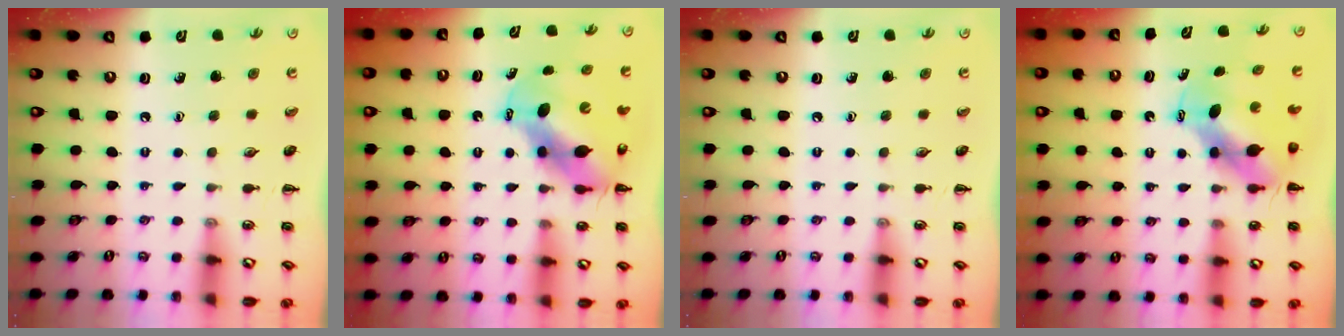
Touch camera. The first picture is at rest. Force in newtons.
{"total": 10.2, "press": 9.9, "slide": 2.4}
{"total": 0.0}
{"total": 6.6, "press": 6.5, "slide": 1.3}